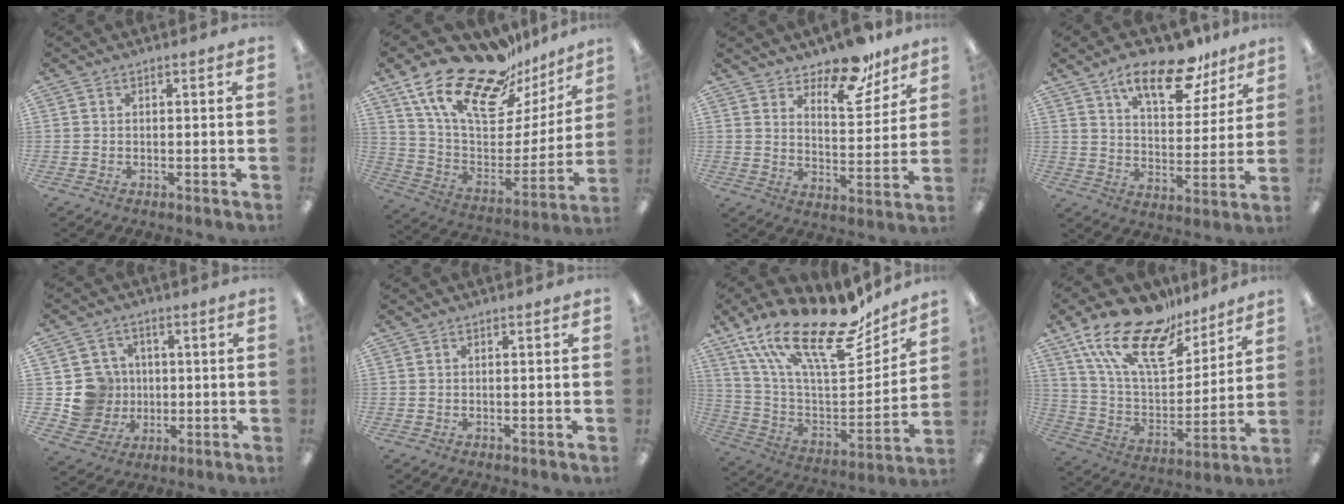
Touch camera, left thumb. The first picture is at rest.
{"total": 24.6, "force": [18.4, 10.2, 12.6], "torque": [-0.214, -0.125, 0.321]}
{"total": 12.2, "force": [10.2, 4.7, 4.6], "torque": [-0.054, -0.077, 0.183]}
{"total": 15.9, "force": [11.4, 6.2, 9.2], "torque": [-0.137, -0.061, 0.192]}
{"total": 10.1, "force": [0.3, 9.9, 2.0], "torque": [-0.056, 0.009, 0.020]}
{"total": 0.0}
{"total": 25.8, "force": [16.8, 10.3, 16.6], "torque": [-0.286, -0.111, 0.288]}
{"total": 21.8, "force": [15.2, 9.3, 12.4], "torque": [-0.250, -0.092, 0.270]}